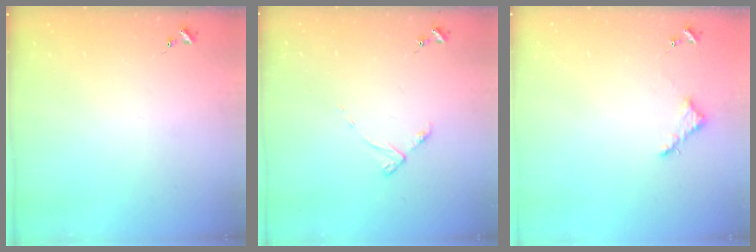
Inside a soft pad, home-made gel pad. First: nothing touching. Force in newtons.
{"total": 4.4, "press": 4.3, "slide": 0.7}
{"total": 5.6, "press": 5.6, "slide": 0.6}